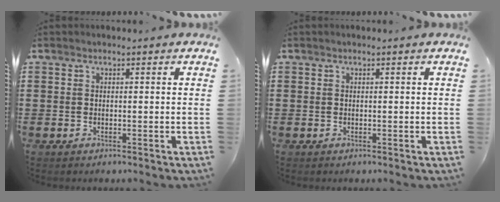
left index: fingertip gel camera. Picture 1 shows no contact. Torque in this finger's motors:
{"motor_torque": [0.10, 0.03, 0.00, 0.02]}